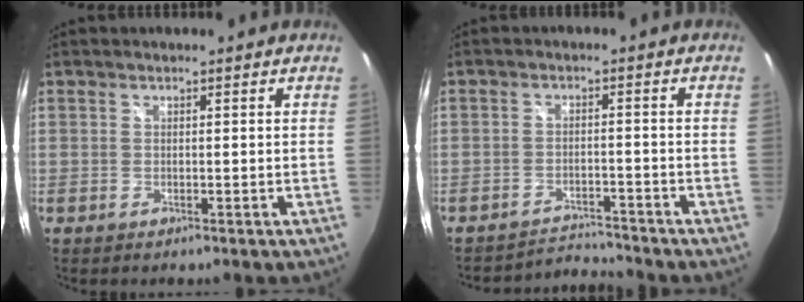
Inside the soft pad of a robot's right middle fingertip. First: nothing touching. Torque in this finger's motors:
{"motor_torque": [-0.27, -0.26, -0.13, -0.02]}